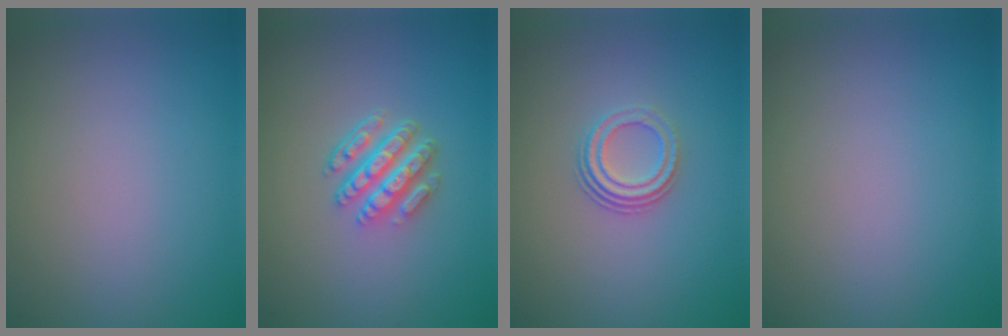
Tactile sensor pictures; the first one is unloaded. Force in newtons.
{"total": 4.8, "press": 3.5, "slide": 3.3}
{"total": 2.9, "press": 2.0, "slide": 2.0}
{"total": 0.0}